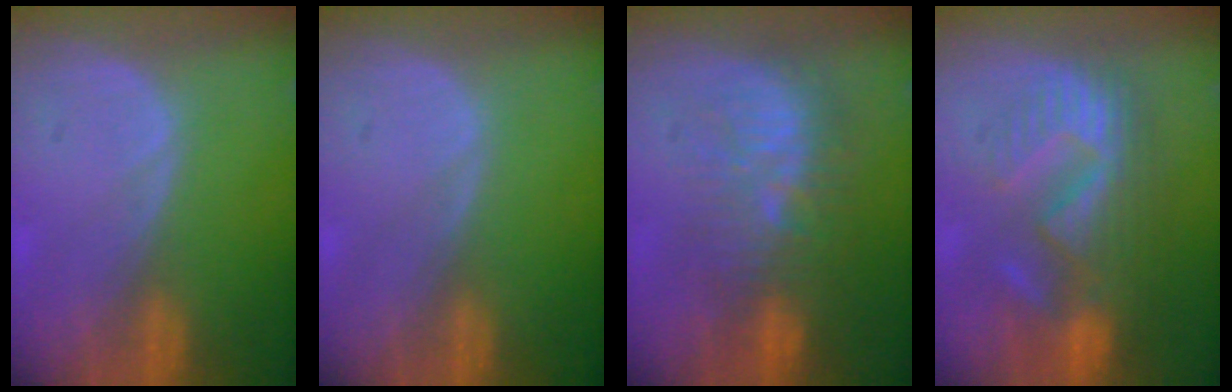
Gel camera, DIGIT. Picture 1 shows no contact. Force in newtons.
{"total": 0.0}
{"total": 9.6, "press": 9.2, "slide": 2.8}
{"total": 10.9, "press": 9.6, "slide": 5.1}